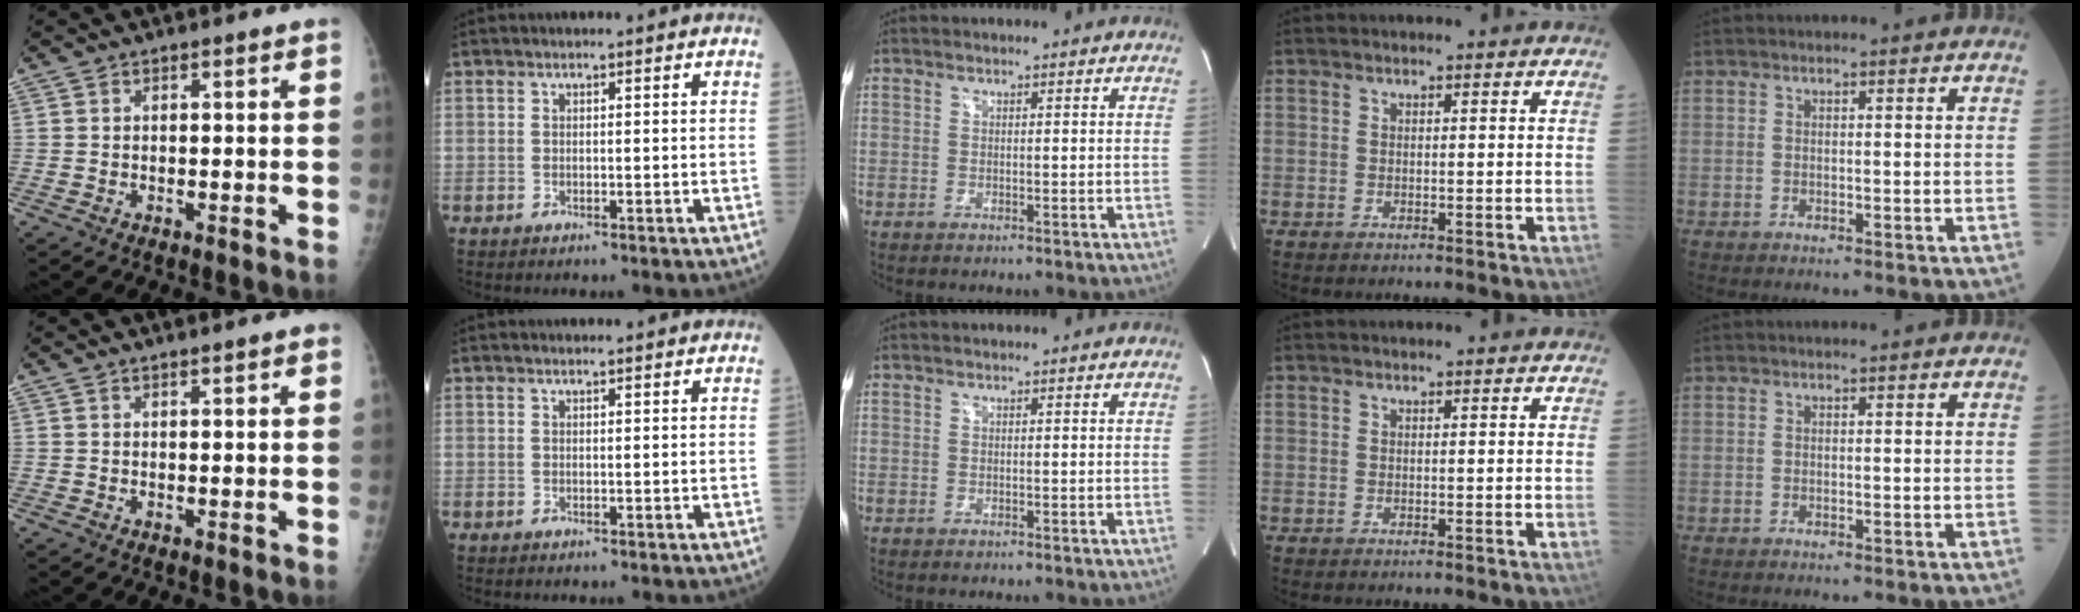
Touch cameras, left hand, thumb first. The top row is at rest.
{"thumb": {"total": 1.5, "force": [0.9, 0.2, 1.1], "torque": [-0.016, -0.002, 0.012]}, "index": {"total": 1.7, "force": [1.7, 0.1, 0.4], "torque": [-0.010, 0.011, 0.023]}}